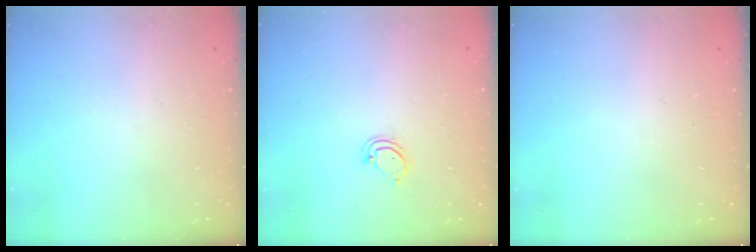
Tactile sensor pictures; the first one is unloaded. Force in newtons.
{"total": 3.6, "press": 3.6, "slide": 0.2}
{"total": 0.0}